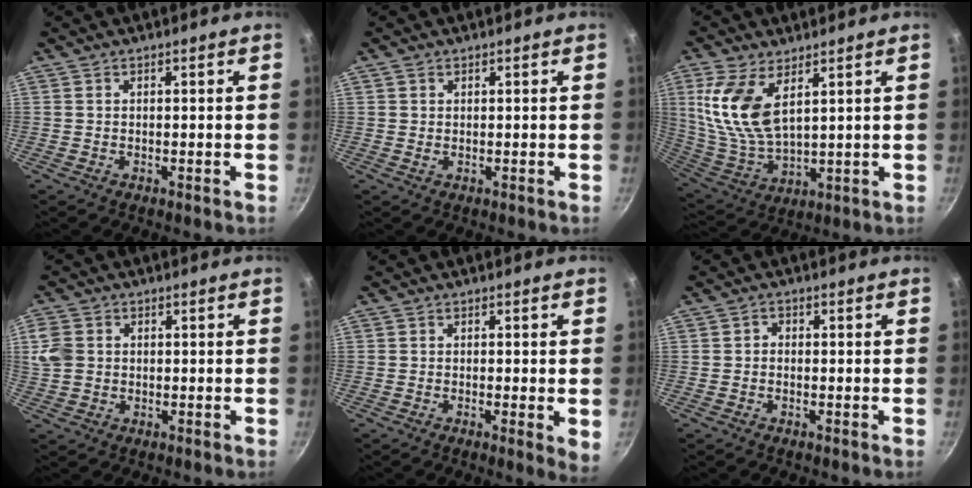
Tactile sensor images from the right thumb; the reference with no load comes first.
{"total": 0.9, "force": [0.4, 0.7, 0.4], "torque": [-0.006, -0.001, 0.005]}
{"total": 13.7, "force": [5.4, 6.6, 10.7], "torque": [-0.217, -0.030, 0.120]}
{"total": 5.7, "force": [0.5, 4.8, 3.1], "torque": [-0.059, -0.001, 0.006]}
{"total": 3.7, "force": [-0.4, 0.8, 3.5], "torque": [-0.043, -0.011, -0.009]}
{"total": 1.2, "force": [-0.4, 0.9, 0.6], "torque": [-0.008, 0.006, -0.009]}